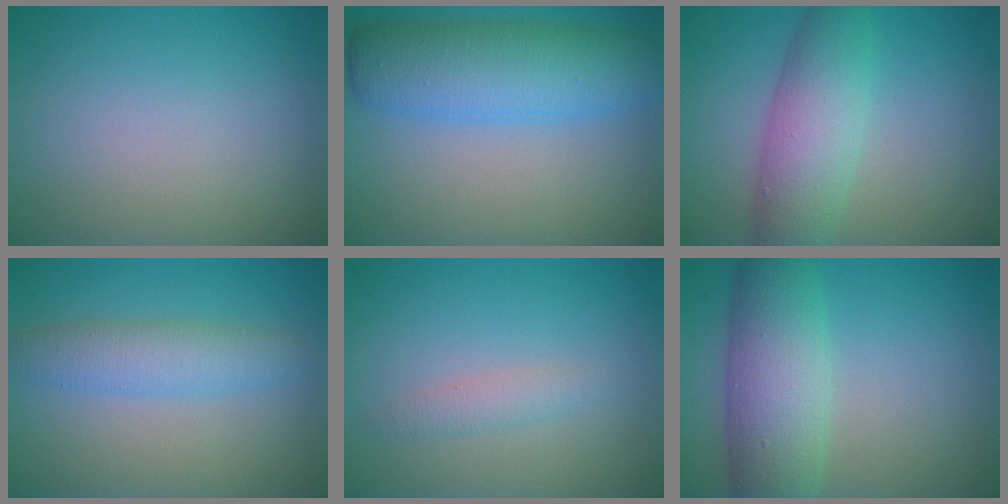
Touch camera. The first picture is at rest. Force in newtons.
{"total": 8.1, "press": 8.1, "slide": 0.2}
{"total": 6.1, "press": 6.1, "slide": 0.1}
{"total": 3.4, "press": 3.4, "slide": 0.1}
{"total": 1.4, "press": 1.4, "slide": 0.0}
{"total": 7.6, "press": 7.6, "slide": 0.2}